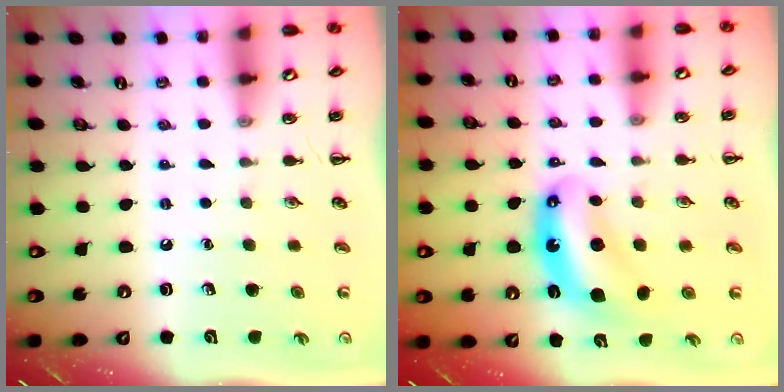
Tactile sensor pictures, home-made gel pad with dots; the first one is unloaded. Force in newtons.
{"total": 7.4, "press": 7.1, "slide": 2.1}